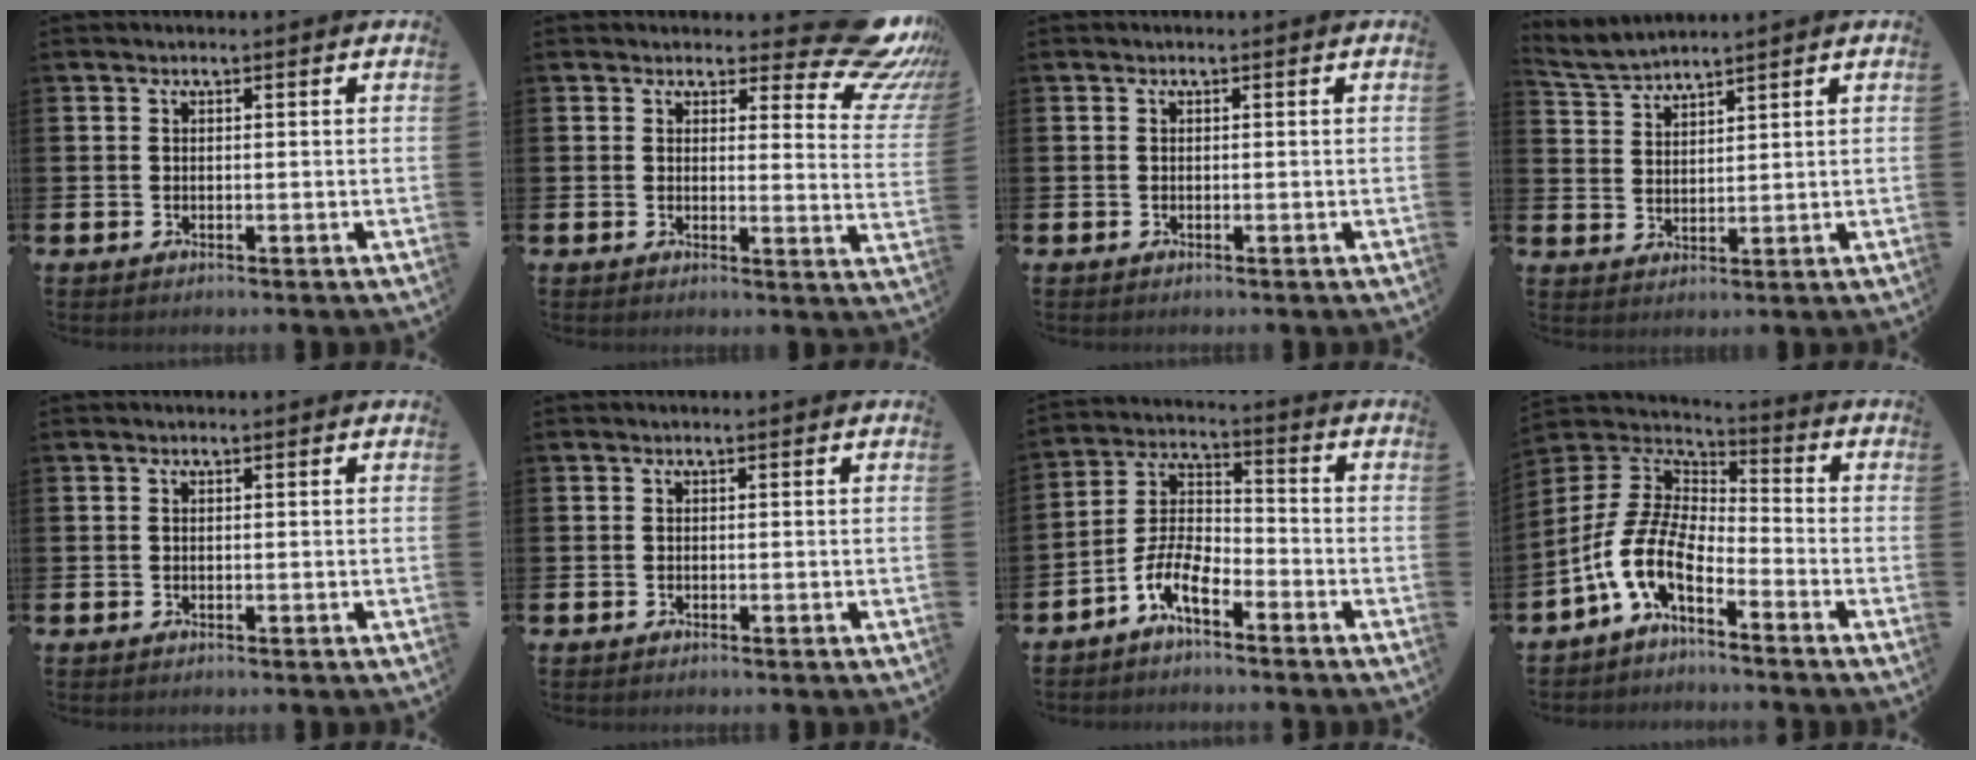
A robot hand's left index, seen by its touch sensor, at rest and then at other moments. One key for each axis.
{"total": 8.2, "fx": 6.5, "fy": 3.2, "fz": 4.0, "tx": -0.044, "ty": -0.053, "tz": 0.107}
{"total": 0.0}
{"total": 3.5, "fx": 3.5, "fy": -0.1, "fz": -0.1, "tx": -0.018, "ty": -0.016, "tz": 0.064}
{"total": 0.0}
{"total": 0.0}
{"total": 6.1, "fx": -4.3, "fy": 2.0, "fz": 3.8, "tx": -0.099, "ty": -0.011, "tz": -0.089}
{"total": 8.8, "fx": -4.8, "fy": 3.7, "fz": 6.3, "tx": -0.161, "ty": -0.012, "tz": -0.102}